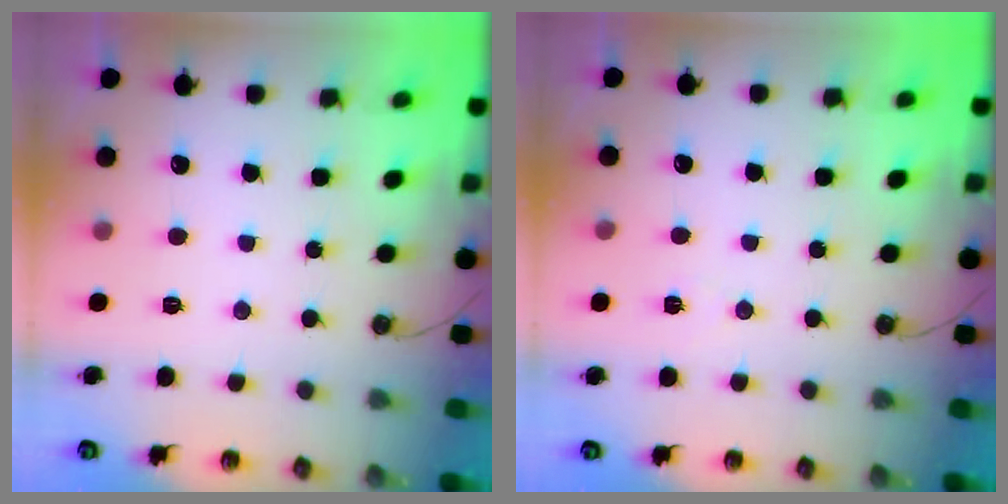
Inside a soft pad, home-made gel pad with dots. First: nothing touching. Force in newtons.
{"total": 4.9, "press": 2.3, "slide": 4.3}